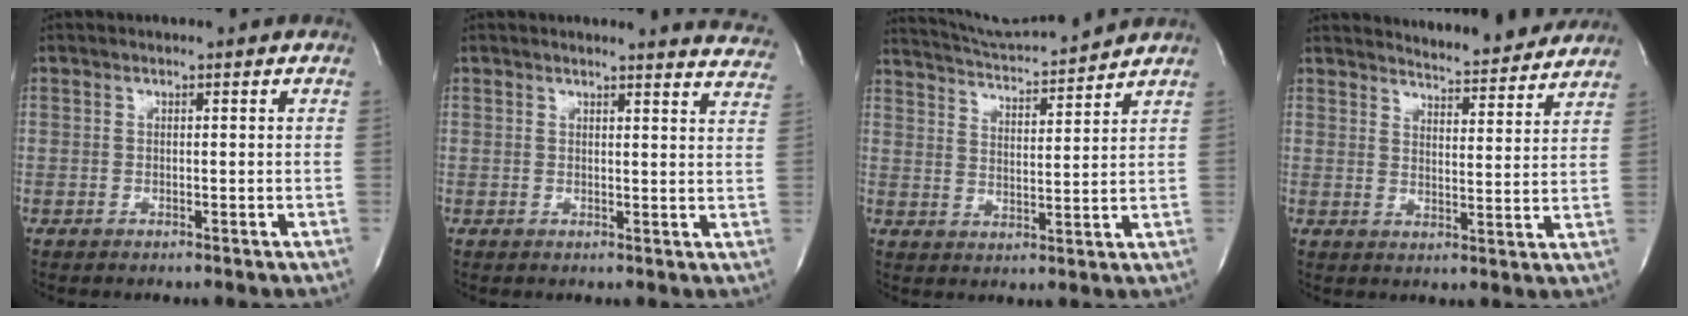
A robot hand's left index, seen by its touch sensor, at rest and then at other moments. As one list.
[{"total": 9.0, "force": [9.0, 0.3, 0.9], "torque": [0.010, -0.074, 0.061]}, {"total": 11.1, "force": [10.6, -0.7, 3.0], "torque": [-0.061, 0.005, 0.170]}, {"total": 9.9, "force": [9.8, 0.8, 1.8], "torque": [-0.027, -0.014, 0.122]}]